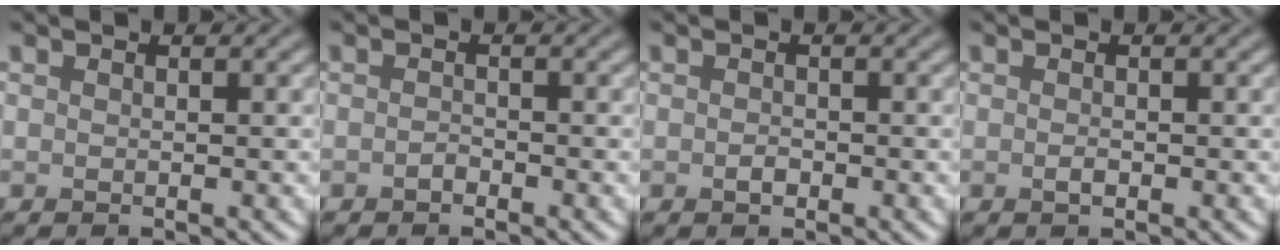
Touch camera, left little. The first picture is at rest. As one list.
[{"total": 0.7, "force": [-0.5, 0.3, 0.3], "torque": [-0.007, 0.000, -0.010]}, {"total": 0.9, "force": [-0.4, 0.5, 0.6], "torque": [-0.011, 0.000, -0.007]}, {"total": 0.7, "force": [-0.2, 0.3, 0.5], "torque": [-0.013, 0.000, -0.004]}]